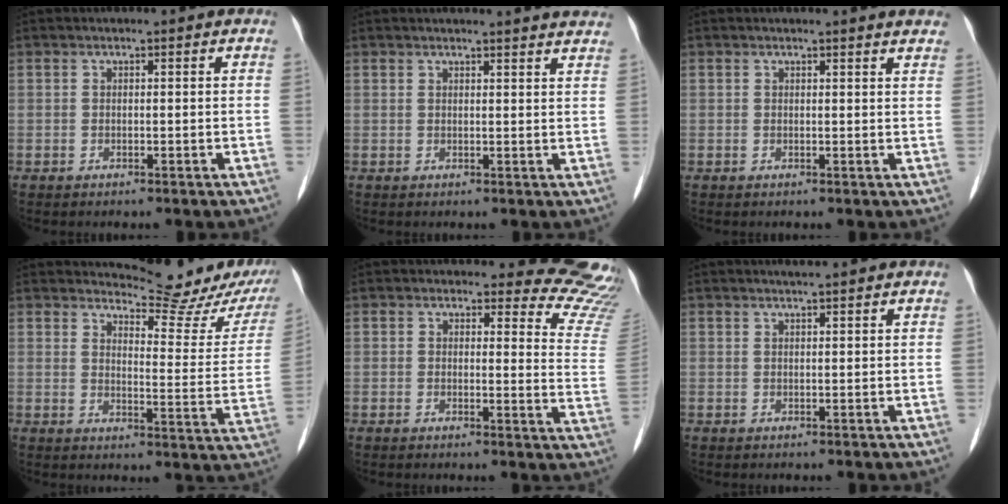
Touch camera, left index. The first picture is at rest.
{"total": 7.6, "force": [7.4, -0.2, 1.7], "torque": [-0.015, -0.011, 0.062]}
{"total": 4.8, "force": [4.6, 0.1, 1.4], "torque": [-0.018, -0.003, 0.029]}
{"total": 11.9, "force": [11.6, 1.2, 2.4], "torque": [-0.014, -0.062, 0.130]}
{"total": 11.0, "force": [10.8, 1.7, -0.3], "torque": [0.048, -0.115, 0.072]}
{"total": 1.9, "force": [1.6, -0.1, 1.1], "torque": [-0.015, 0.010, 0.027]}